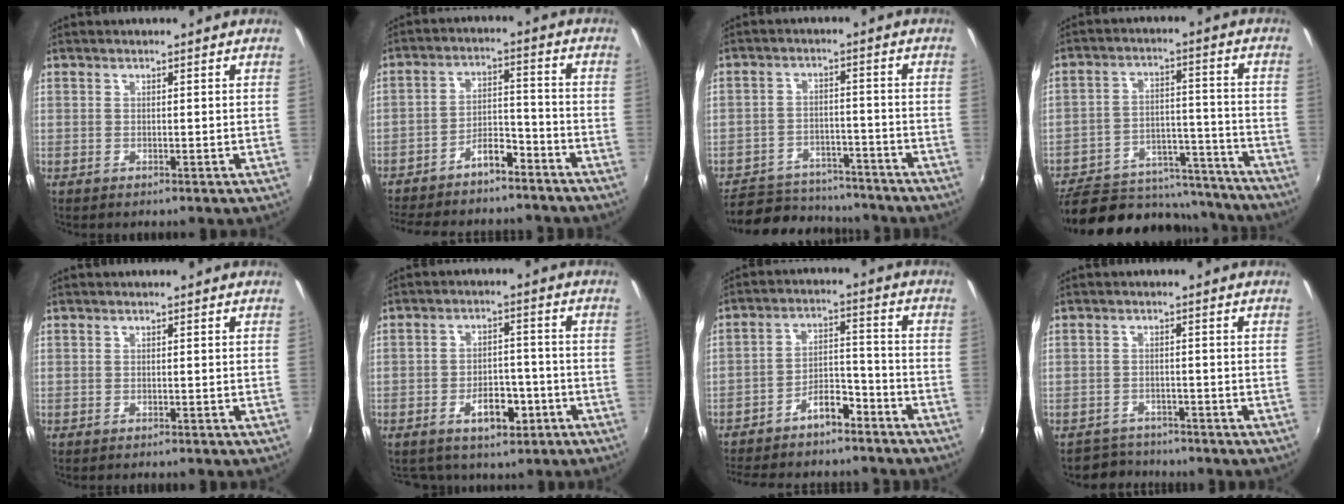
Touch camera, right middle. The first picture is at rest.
{"total": 14.5, "force": [-12.4, 4.8, 5.7], "torque": [-0.128, 0.032, -0.183]}
{"total": 14.4, "force": [-12.2, 6.4, 4.3], "torque": [-0.113, 0.018, -0.165]}
{"total": 21.9, "force": [-18.3, 9.2, 7.6], "torque": [-0.151, 0.028, -0.231]}
{"total": 0.8, "force": [-0.8, 0.2, 0.2], "torque": [-0.006, -0.004, -0.013]}
{"total": 6.9, "force": [-3.8, 4.3, 3.8], "torque": [-0.069, 0.015, -0.042]}
{"total": 13.9, "force": [-11.6, 5.1, 5.8], "torque": [-0.125, 0.038, -0.172]}
{"total": 3.9, "force": [-3.4, 1.8, -0.6], "torque": [-0.003, 0.006, -0.061]}